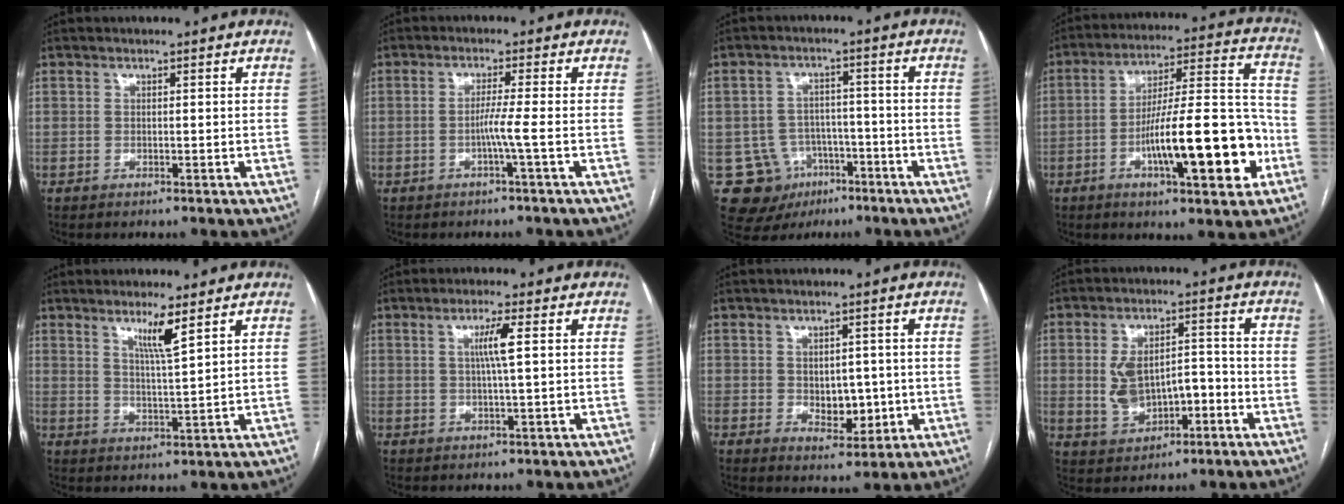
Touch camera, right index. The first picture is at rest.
{"total": 3.0, "force": [-1.0, -1.1, 2.6], "torque": [-0.046, -0.002, -0.020]}
{"total": 10.3, "force": [-4.5, 9.1, 1.9], "torque": [-0.036, 0.024, -0.053]}
{"total": 18.3, "force": [-6.1, 3.3, 17.0], "torque": [-0.268, 0.014, -0.085]}
{"total": 4.8, "force": [2.9, -0.4, 3.8], "torque": [-0.069, -0.012, 0.053]}
{"total": 4.0, "force": [0.8, -0.3, 3.9], "torque": [-0.073, 0.002, 0.015]}
{"total": 5.2, "force": [-0.2, 3.4, 3.9], "torque": [-0.048, 0.000, 0.010]}
{"total": 8.3, "force": [-1.6, 5.3, 6.1], "torque": [-0.118, 0.020, -0.016]}